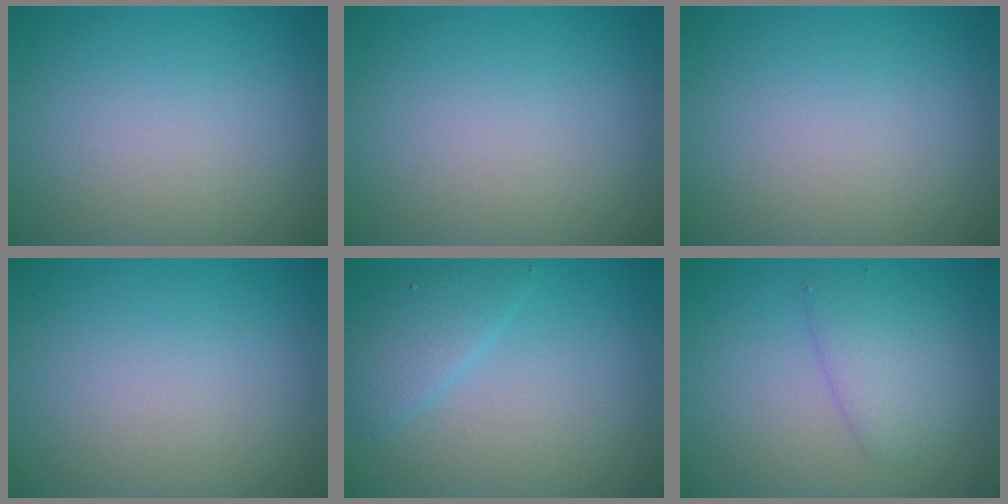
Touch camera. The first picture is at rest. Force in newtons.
{"total": 0.0}
{"total": 0.0}
{"total": 0.0}
{"total": 2.6, "press": 2.6, "slide": 0.1}
{"total": 3.0, "press": 3.0, "slide": 0.1}